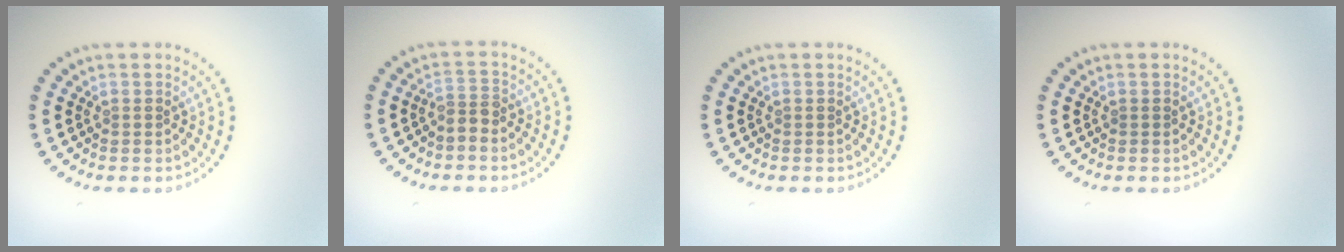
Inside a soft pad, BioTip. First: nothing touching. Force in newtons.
{"total": 1.9, "press": 1.3, "slide": 1.3}
{"total": 0.0}
{"total": 0.0}